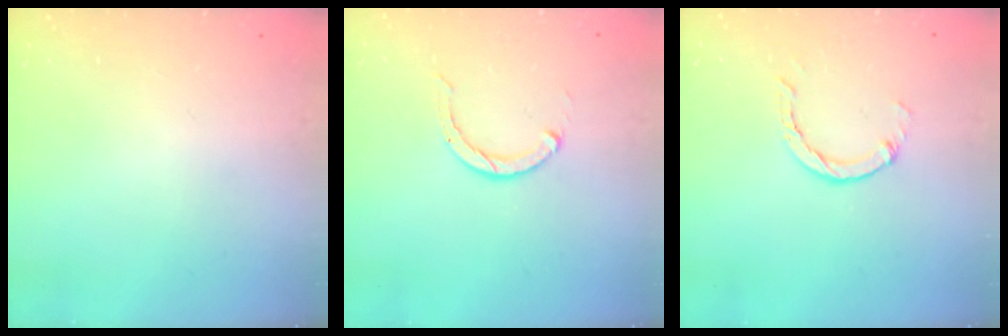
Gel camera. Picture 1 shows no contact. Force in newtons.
{"total": 2.3, "press": 2.3, "slide": 0.4}
{"total": 2.9, "press": 2.9, "slide": 0.4}